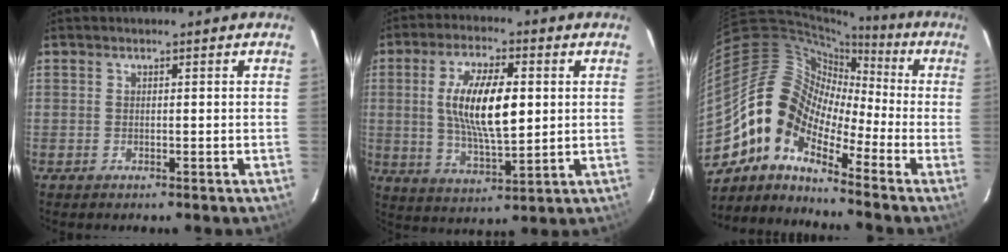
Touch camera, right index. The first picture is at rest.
{"total": 13.1, "force": [1.7, 4.6, 12.2], "torque": [-0.227, 0.001, 0.035]}
{"total": 11.8, "force": [-7.1, 6.6, 6.6], "torque": [-0.111, 0.021, -0.162]}